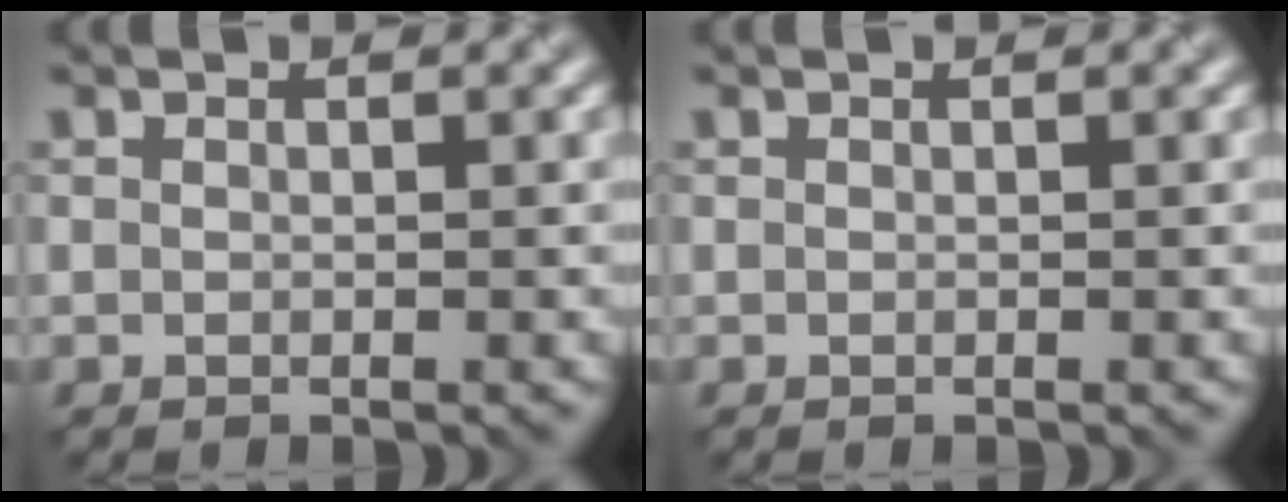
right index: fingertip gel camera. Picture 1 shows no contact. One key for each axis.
{"total": 0.0}